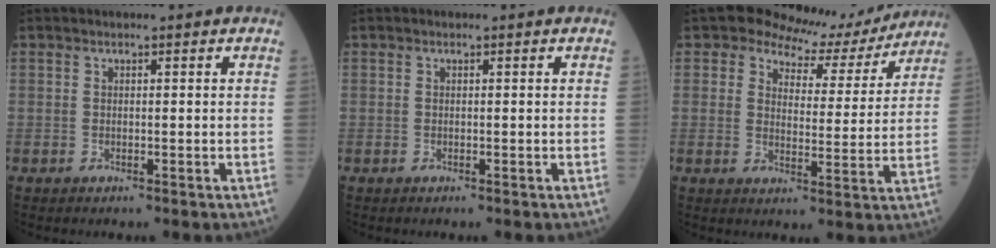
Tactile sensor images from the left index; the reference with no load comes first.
{"total": 0.0}
{"total": 8.4, "force": [7.4, 3.8, 0.8], "torque": [-0.006, -0.005, 0.082]}